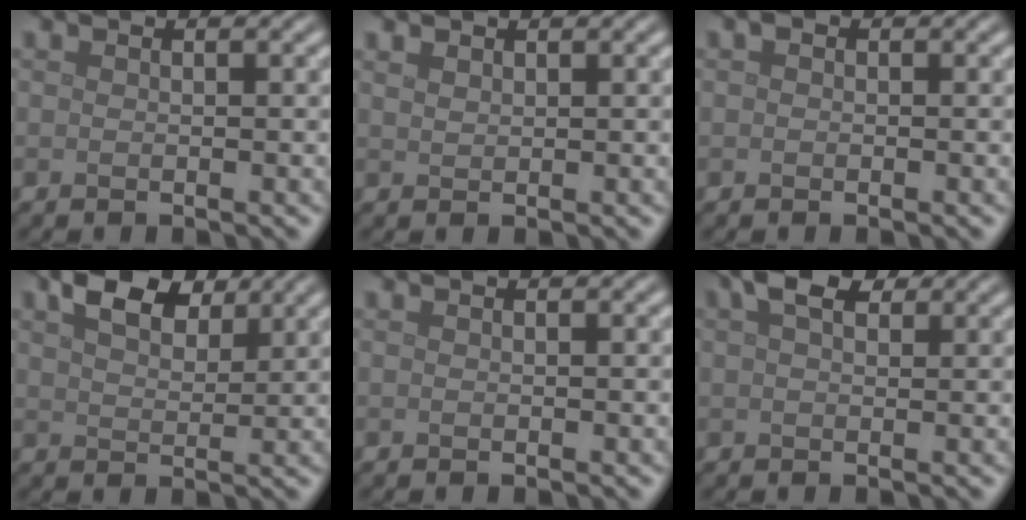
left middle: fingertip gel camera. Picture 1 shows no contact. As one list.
[{"total": 1.0, "force": [0.8, 0.4, 0.3], "torque": [-0.009, 0.000, 0.019]}, {"total": 0.6, "force": [0.1, 0.5, 0.4], "torque": [-0.004, -0.001, -0.002]}, {"total": 5.4, "force": [3.5, 2.6, 3.1], "torque": [-0.057, 0.012, 0.057]}, {"total": 0.0}, {"total": 4.1, "force": [2.2, 2.1, 2.7], "torque": [-0.049, 0.011, 0.034]}]